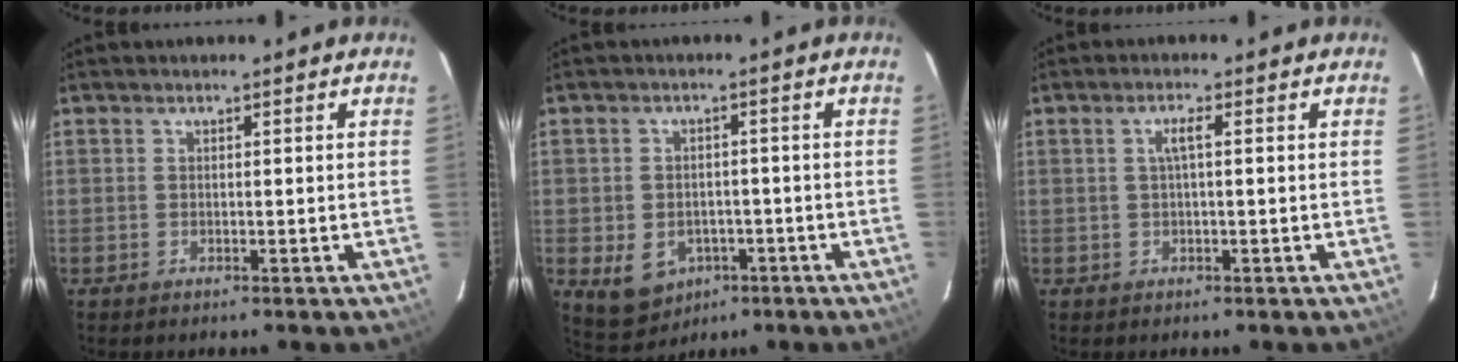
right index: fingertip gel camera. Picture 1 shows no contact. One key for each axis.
{"total": 8.2, "fx": -3.4, "fy": 6.3, "fz": 4.0, "tx": -0.091, "ty": -0.003, "tz": -0.031}
{"total": 2.1, "fx": 0.2, "fy": 0.1, "fz": 2.1, "tx": -0.040, "ty": 0.005, "tz": 0.002}